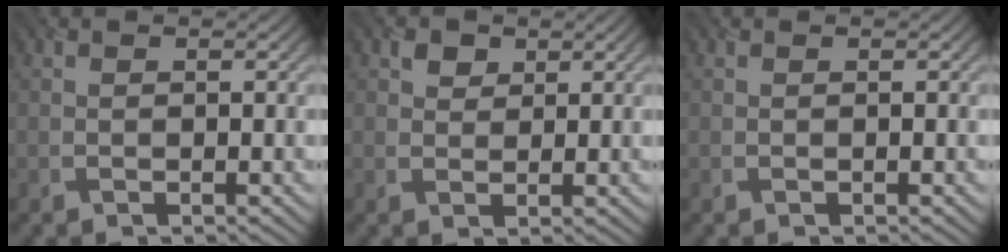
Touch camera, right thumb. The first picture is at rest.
{"total": 1.7, "force": [1.2, 1.2, 0.3], "torque": [-0.008, -0.001, 0.020]}
{"total": 0.0}